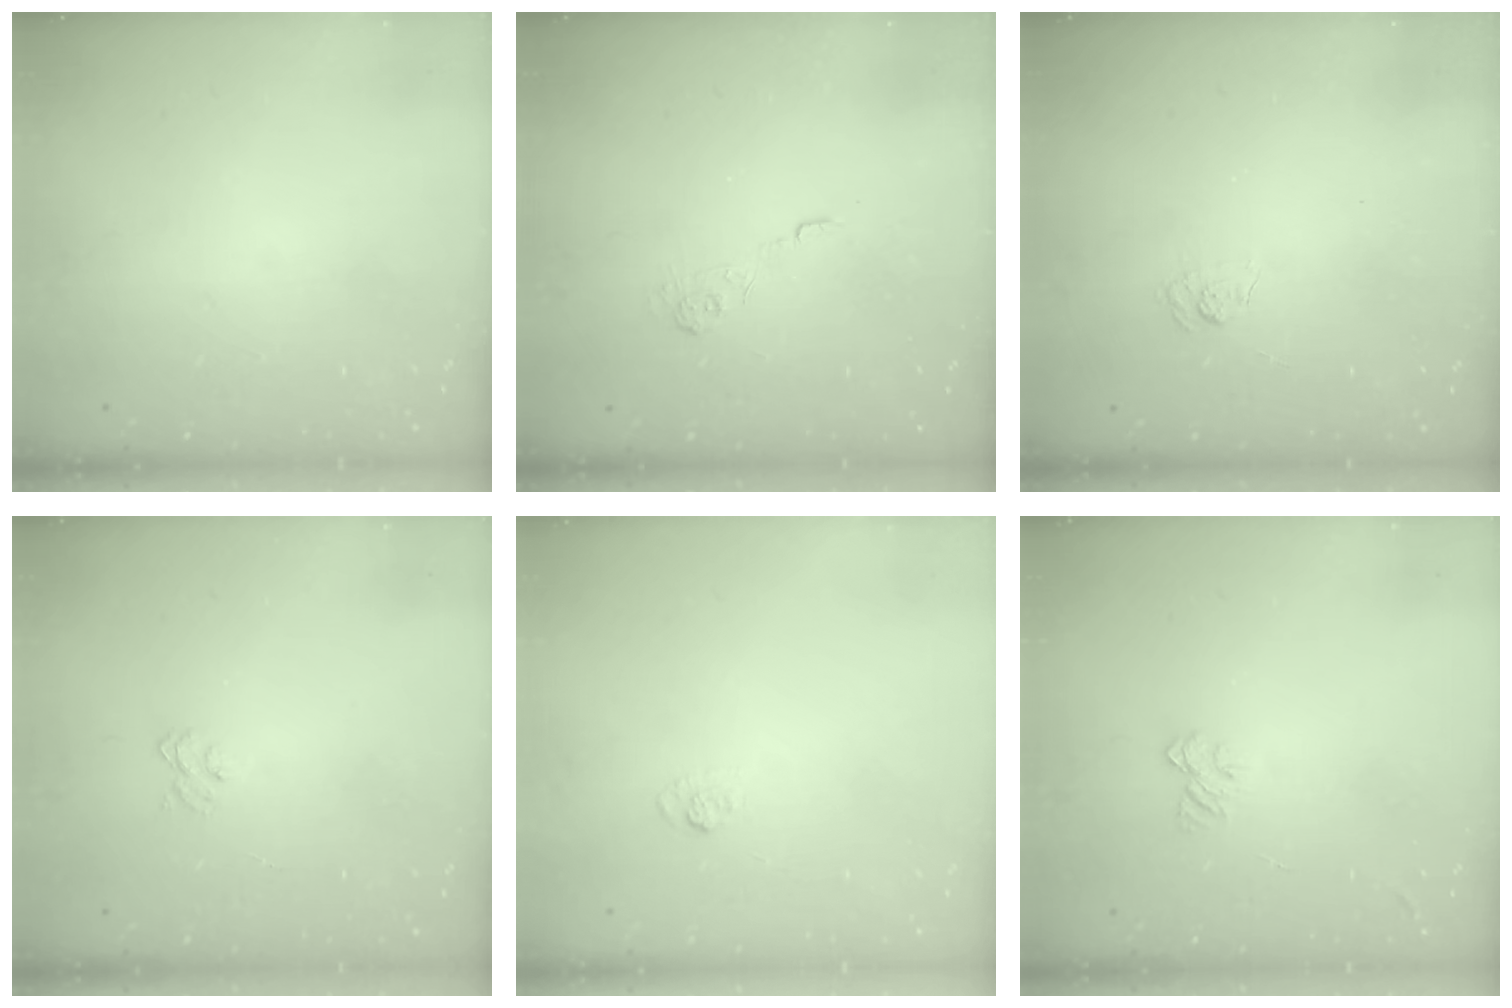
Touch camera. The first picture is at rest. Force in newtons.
{"total": 3.0, "press": 2.6, "slide": 1.4}
{"total": 4.5, "press": 4.3, "slide": 1.4}
{"total": 3.9, "press": 3.8, "slide": 0.3}
{"total": 5.3, "press": 5.2, "slide": 1.2}
{"total": 5.2, "press": 5.2, "slide": 0.1}